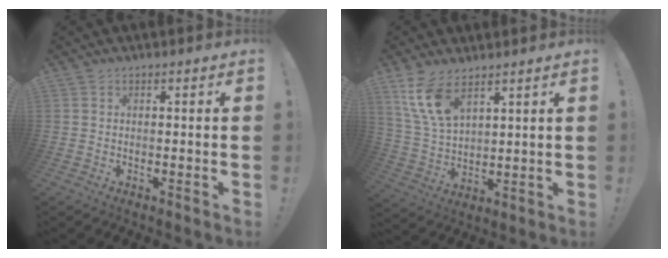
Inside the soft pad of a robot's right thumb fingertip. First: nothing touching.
{"total": 11.4, "force": [7.4, 5.0, 7.1], "torque": [-0.145, -0.032, 0.143]}